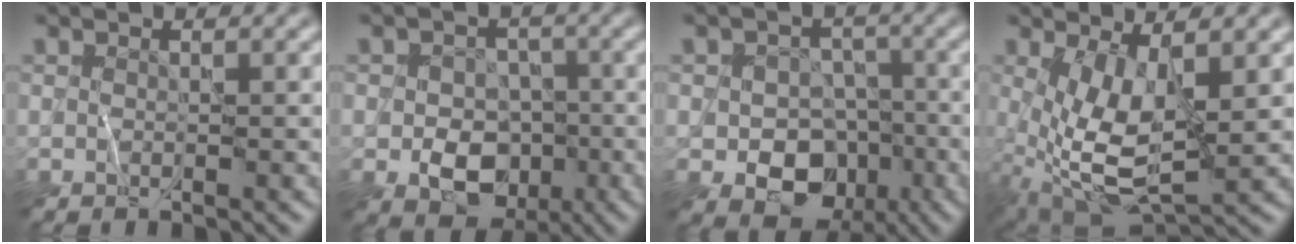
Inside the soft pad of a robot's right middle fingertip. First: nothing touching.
{"total": 5.8, "force": [-1.8, 4.5, 3.2], "torque": [-0.026, -0.004, -0.039]}
{"total": 8.1, "force": [-3.2, 6.4, 3.8], "torque": [-0.026, -0.009, -0.064]}
{"total": 7.1, "force": [0.5, 3.1, 6.4], "torque": [-0.140, -0.012, 0.012]}